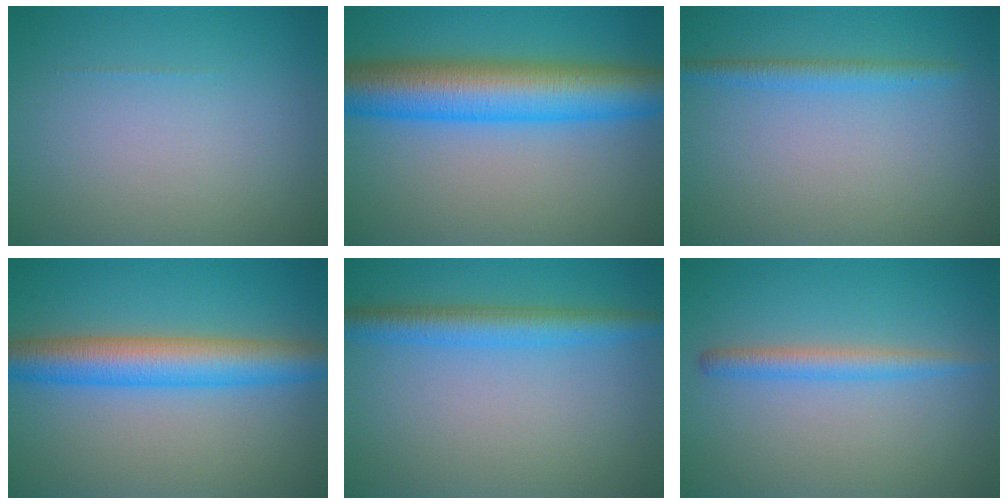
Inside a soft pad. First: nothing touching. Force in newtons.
{"total": 9.7, "press": 9.7, "slide": 0.1}
{"total": 1.8, "press": 1.8, "slide": 0.0}
{"total": 6.7, "press": 6.7, "slide": 0.1}
{"total": 3.7, "press": 3.7, "slide": 0.1}
{"total": 2.2, "press": 2.2, "slide": 0.2}